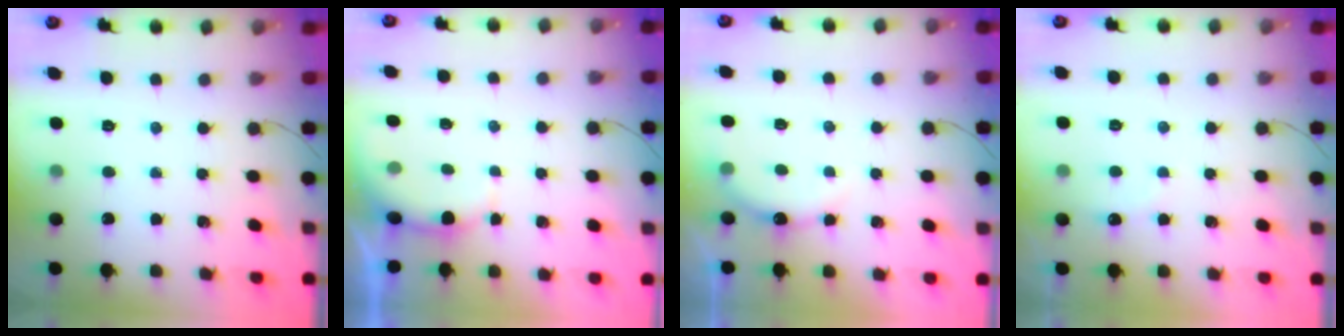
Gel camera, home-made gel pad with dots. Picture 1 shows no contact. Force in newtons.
{"total": 4.9, "press": 4.9, "slide": 0.7}
{"total": 6.3, "press": 6.1, "slide": 1.4}
{"total": 3.9, "press": 3.8, "slide": 0.8}